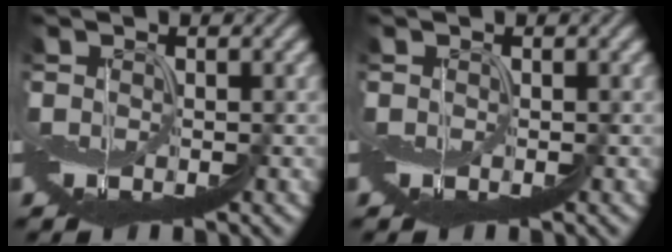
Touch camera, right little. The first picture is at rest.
{"total": 0.0}